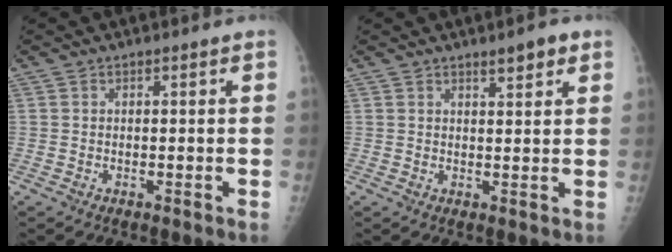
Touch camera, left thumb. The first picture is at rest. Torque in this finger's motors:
{"motor_torque": [0.00, 0.00, 0.07, -0.03, -0.01]}